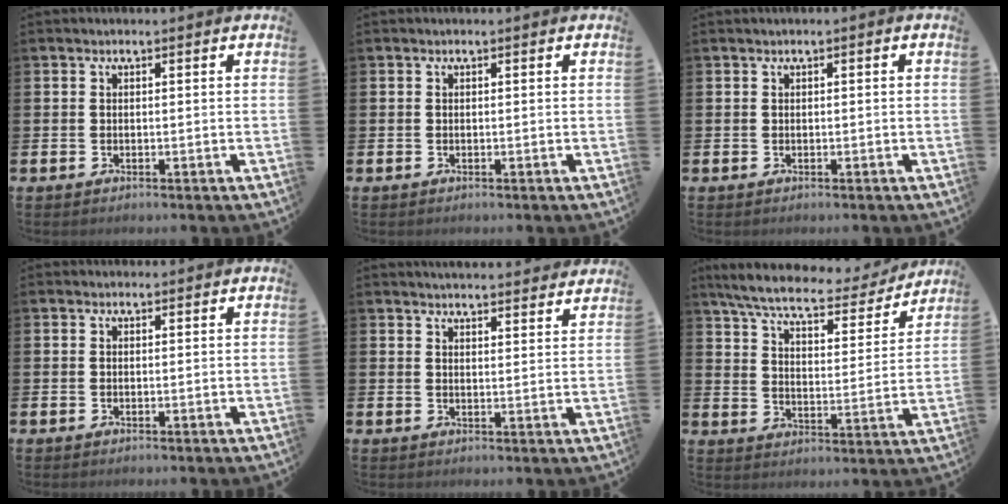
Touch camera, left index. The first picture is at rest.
{"total": 0.0}
{"total": 0.0}
{"total": 0.5, "force": [0.5, 0.1, 0.1], "torque": [0.012, -0.004, 0.006]}
{"total": 4.0, "force": [4.0, 0.0, 0.0], "torque": [-0.002, -0.027, 0.071]}
{"total": 7.8, "force": [7.1, 1.1, 3.2], "torque": [-0.091, -0.045, 0.118]}